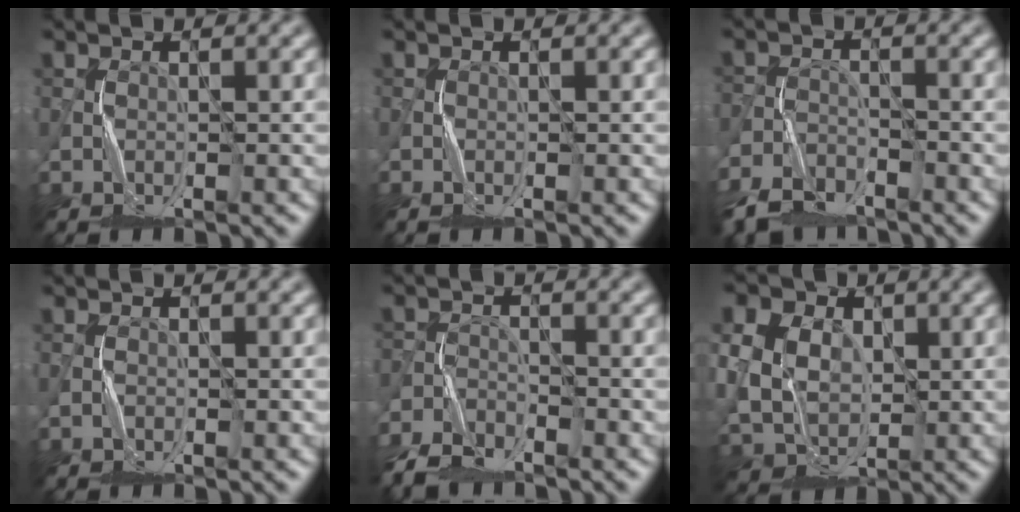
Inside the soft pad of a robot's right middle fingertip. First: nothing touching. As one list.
[{"total": 0.0}, {"total": 5.5, "force": [-4.6, 2.5, 2.0], "torque": [-0.037, -0.018, -0.093]}, {"total": 0.6, "force": [-0.3, 0.4, 0.4], "torque": [-0.008, 0.002, -0.005]}, {"total": 4.8, "force": [-4.0, 1.8, 1.9], "torque": [-0.038, -0.011, -0.088]}, {"total": 14.8, "force": [4.5, 11.8, 7.7], "torque": [-0.180, 0.029, 0.059]}]